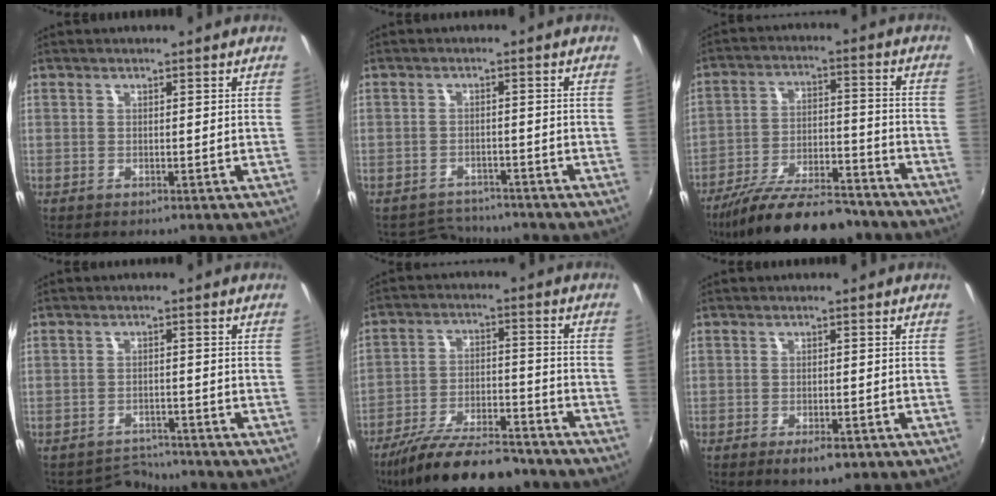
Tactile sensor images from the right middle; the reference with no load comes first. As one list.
[{"total": 4.8, "force": [-4.6, 1.4, -0.4], "torque": [-0.011, 0.003, -0.078]}, {"total": 20.3, "force": [-16.8, 5.6, 9.9], "torque": [-0.183, -0.021, -0.255]}, {"total": 4.1, "force": [-3.9, 0.9, -0.9], "torque": [0.005, 0.007, -0.066]}, {"total": 18.6, "force": [-15.5, 4.9, 9.1], "torque": [-0.175, -0.023, -0.240]}, {"total": 3.9, "force": [-2.4, 1.5, 2.7], "torque": [-0.058, -0.013, -0.039]}]